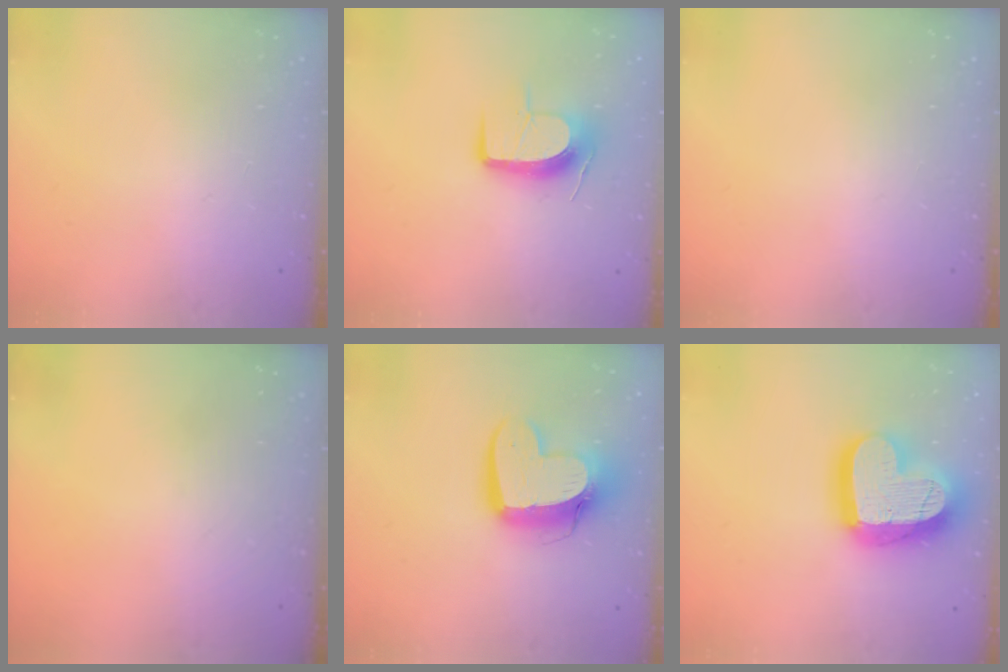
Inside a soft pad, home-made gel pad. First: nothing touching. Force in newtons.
{"total": 11.1, "press": 11.1, "slide": 0.5}
{"total": 0.0}
{"total": 0.0}
{"total": 14.4, "press": 14.3, "slide": 1.3}
{"total": 23.3, "press": 23.3, "slide": 1.9}